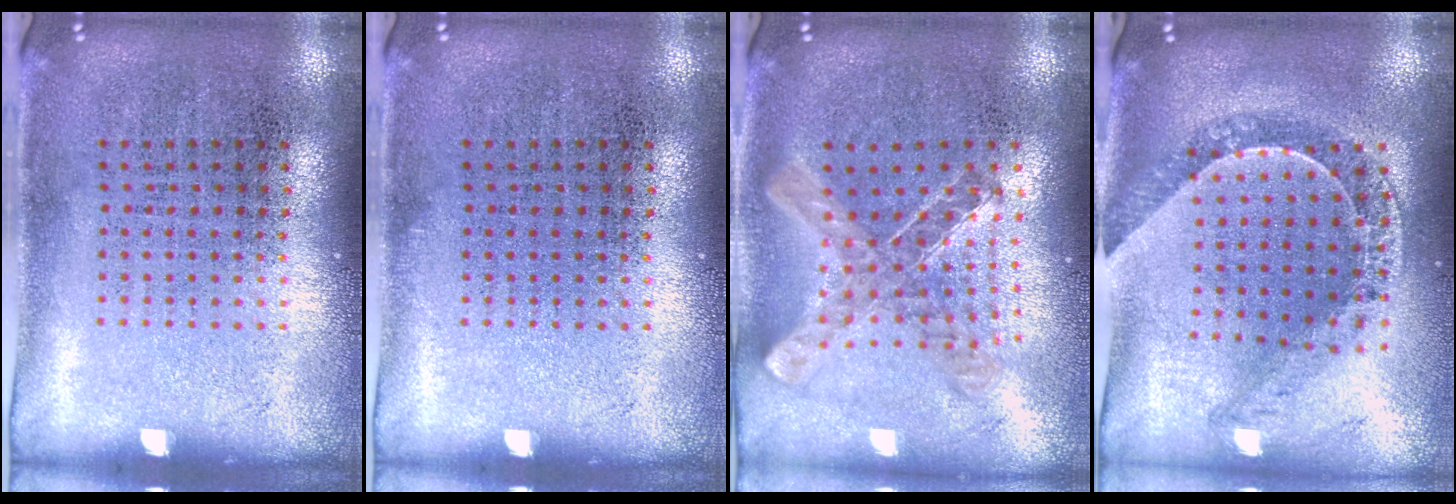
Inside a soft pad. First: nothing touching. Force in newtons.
{"total": 0.0}
{"total": 0.9, "press": 0.9, "slide": 0.1}
{"total": 1.0, "press": 1.0, "slide": 0.3}